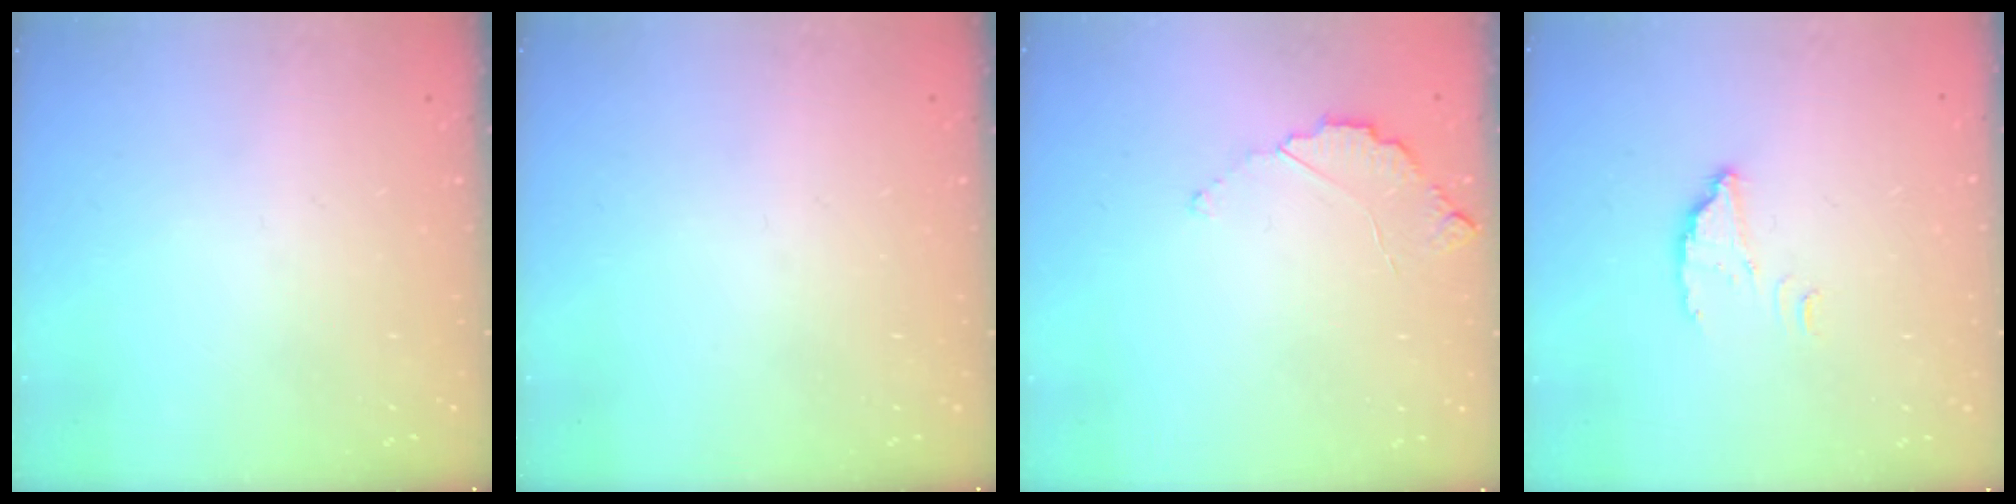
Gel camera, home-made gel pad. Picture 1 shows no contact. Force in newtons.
{"total": 0.0}
{"total": 2.9, "press": 2.9, "slide": 0.3}
{"total": 2.5, "press": 2.5, "slide": 0.0}